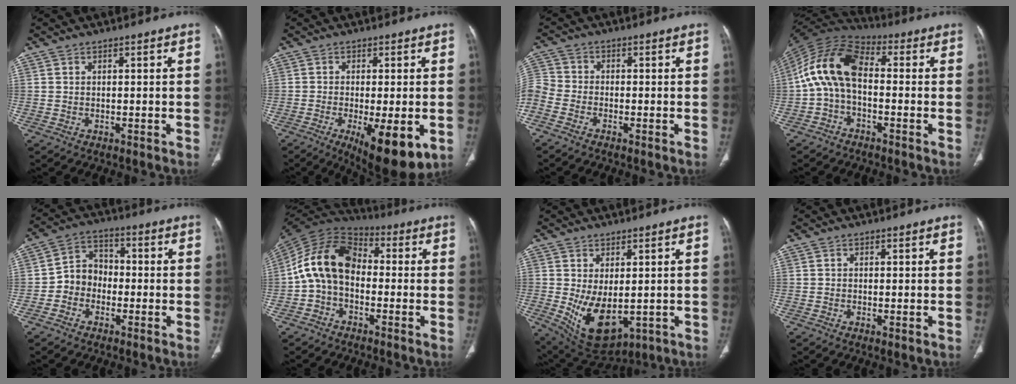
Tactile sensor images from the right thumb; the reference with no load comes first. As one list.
[{"total": 12.4, "force": [-4.3, 3.9, 11.0], "torque": [-0.154, -0.017, -0.054]}, {"total": 7.4, "force": [-3.9, 5.2, 3.4], "torque": [-0.106, 0.012, -0.086]}, {"total": 12.5, "force": [-0.6, 7.2, 10.2], "torque": [-0.190, 0.037, -0.026]}, {"total": 7.1, "force": [-1.9, 6.1, 3.1], "torque": [-0.027, 0.034, -0.048]}, {"total": 13.2, "force": [-1.2, 9.1, 9.4], "torque": [-0.163, 0.042, -0.036]}, {"total": 10.7, "force": [-1.2, 6.0, 8.8], "torque": [-0.139, -0.016, 0.010]}, {"total": 0.8, "force": [-0.2, 0.2, 0.8], "torque": [-0.019, -0.004, -0.005]}]